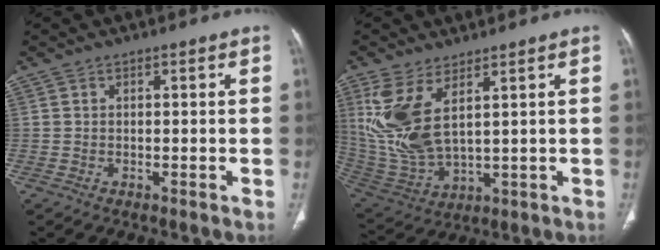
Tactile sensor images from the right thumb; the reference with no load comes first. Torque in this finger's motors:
{"motor_torque": [0.12, 0.40, 1.03, 1.05, 0.17]}